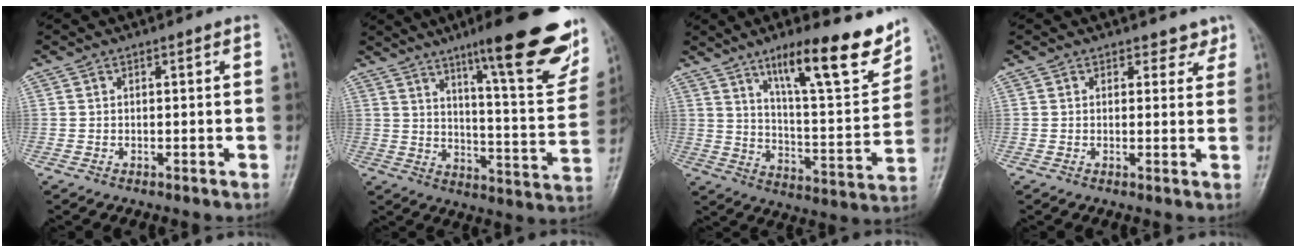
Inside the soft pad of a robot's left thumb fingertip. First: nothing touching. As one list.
[{"total": 24.2, "force": [15.0, 4.5, 18.4], "torque": [-0.220, -0.064, 0.213]}, {"total": 19.4, "force": [12.6, 4.4, 14.0], "torque": [-0.173, -0.068, 0.202]}, {"total": 2.6, "force": [2.0, 1.7, 0.3], "torque": [0.022, -0.012, 0.016]}]